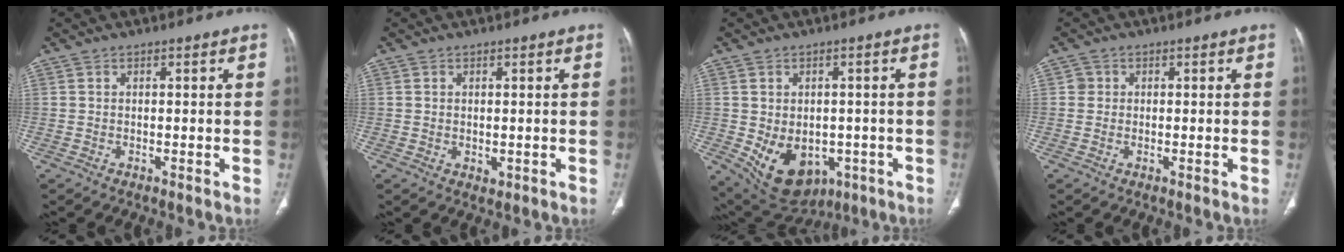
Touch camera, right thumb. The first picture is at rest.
{"total": 1.2, "force": [0.2, 0.9, 0.7], "torque": [-0.012, -0.006, 0.008]}
{"total": 12.6, "force": [-3.6, 9.3, 7.8], "torque": [-0.104, 0.002, -0.029]}
{"total": 1.4, "force": [0.2, 1.4, 0.2], "torque": [0.006, 0.003, 0.002]}